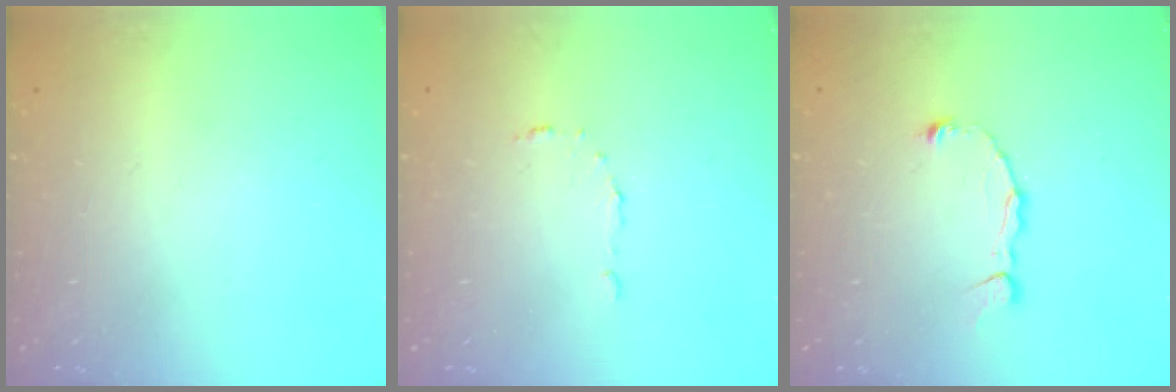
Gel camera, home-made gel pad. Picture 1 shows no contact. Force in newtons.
{"total": 4.2, "press": 4.1, "slide": 0.3}
{"total": 4.3, "press": 4.3, "slide": 0.4}